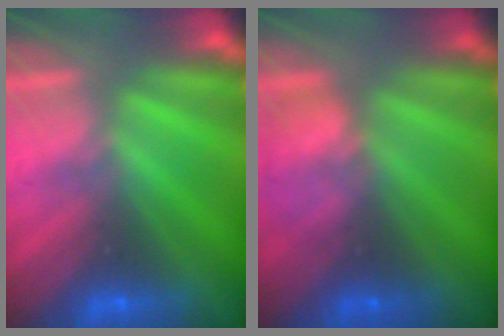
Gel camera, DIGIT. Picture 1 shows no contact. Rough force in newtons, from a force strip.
{"total": 2.4}